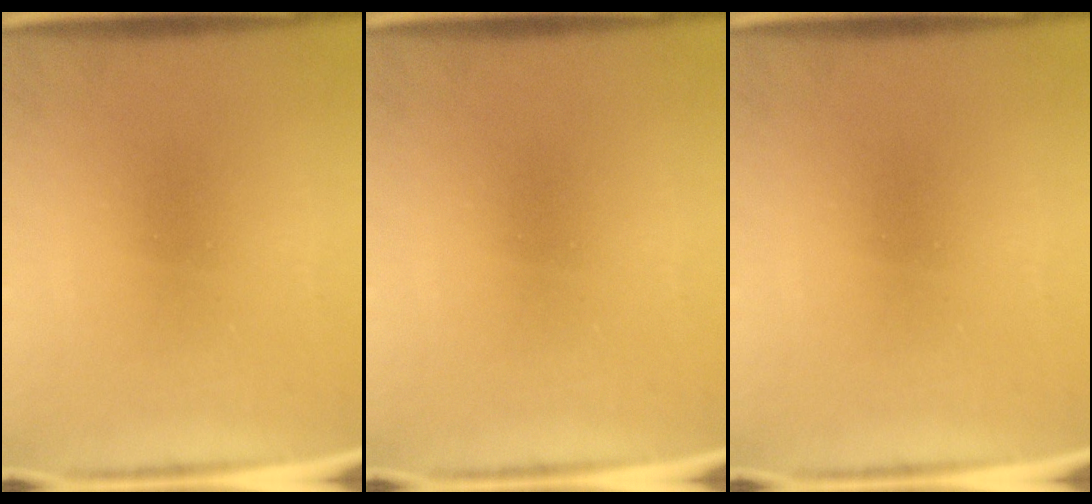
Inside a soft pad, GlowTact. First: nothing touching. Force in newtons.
{"total": 0.0}
{"total": 0.0}